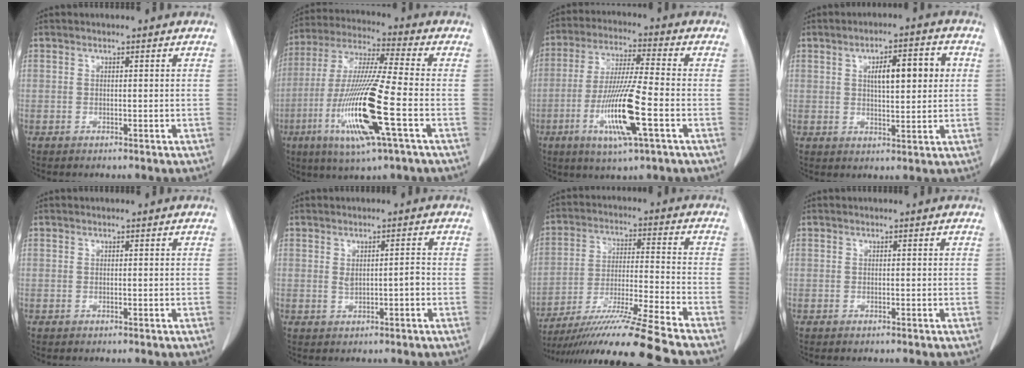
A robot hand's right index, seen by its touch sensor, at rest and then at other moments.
{"total": 17.2, "force": [-5.4, 0.4, 16.4], "torque": [-0.339, -0.021, -0.103]}
{"total": 13.0, "force": [-4.2, 0.4, 12.3], "torque": [-0.244, -0.019, -0.080]}
{"total": 7.9, "force": [1.8, 2.1, 7.4], "torque": [-0.113, 0.015, 0.030]}
{"total": 0.0}
{"total": 2.4, "force": [-0.1, 0.7, 2.3], "torque": [-0.042, 0.006, 0.004]}
{"total": 18.1, "force": [-15.2, -2.4, 9.4], "torque": [-0.171, -0.032, -0.261]}
{"total": 0.0}